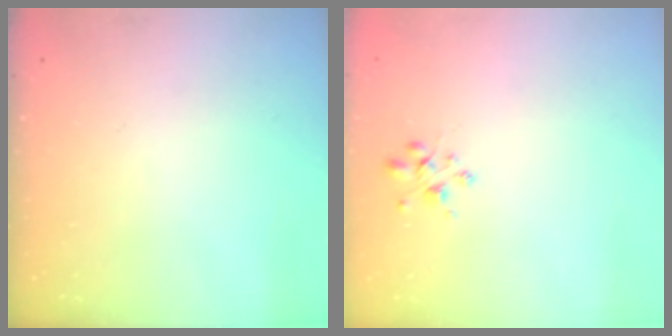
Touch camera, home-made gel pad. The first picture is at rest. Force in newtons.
{"total": 2.6, "press": 2.6, "slide": 0.4}